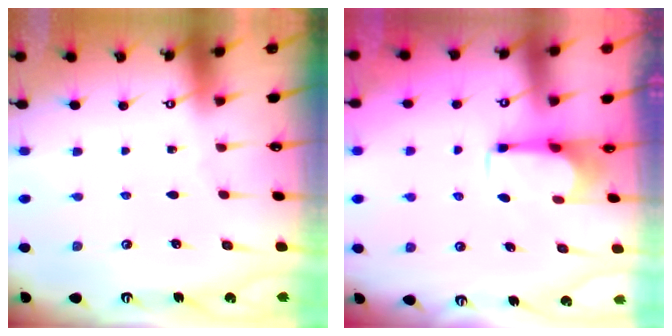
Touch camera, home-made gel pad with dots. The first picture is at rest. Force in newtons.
{"total": 2.8, "press": 2.8, "slide": 0.4}